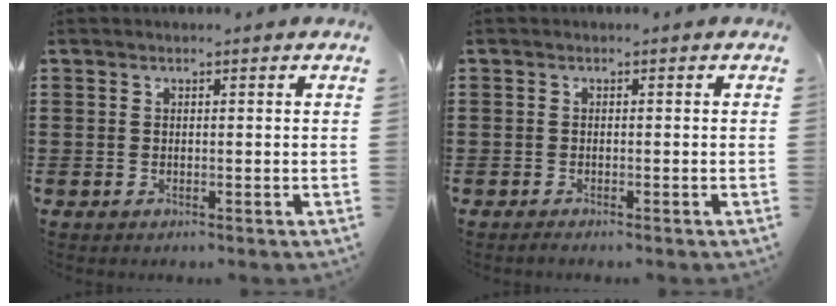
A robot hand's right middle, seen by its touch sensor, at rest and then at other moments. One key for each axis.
{"total": 0.7, "fx": -0.7, "fy": 0.3, "fz": 0.0, "tx": -0.001, "ty": 0.002, "tz": -0.015}